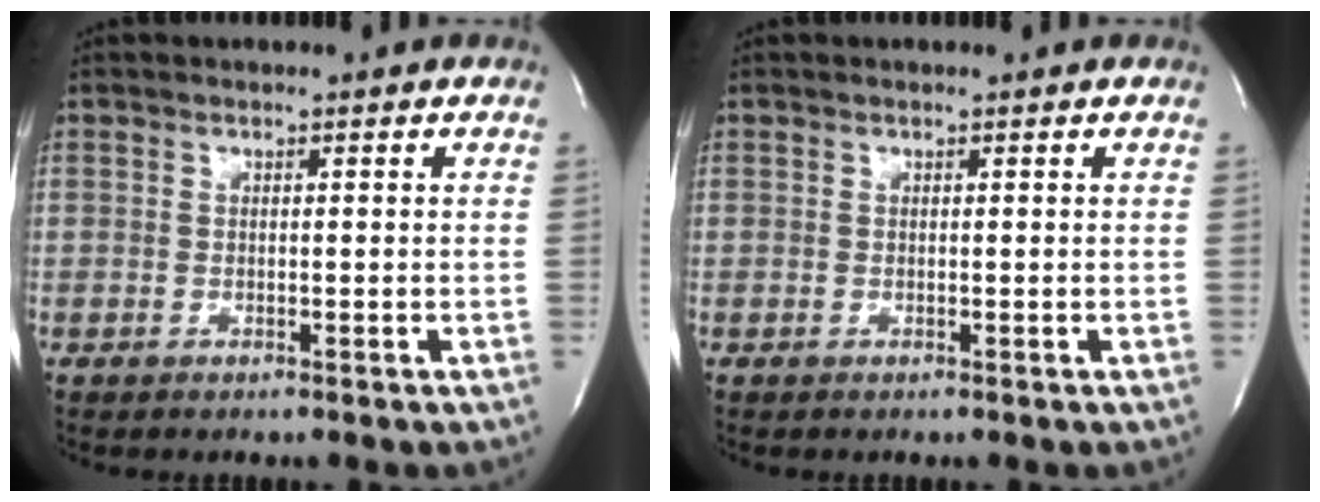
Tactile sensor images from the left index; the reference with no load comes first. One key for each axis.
{"total": 0.0}